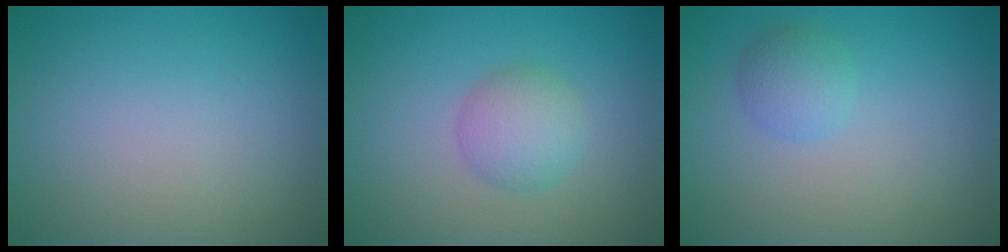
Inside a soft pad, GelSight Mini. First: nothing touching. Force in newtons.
{"total": 2.9, "press": 2.9, "slide": 0.1}
{"total": 2.0, "press": 2.0, "slide": 0.1}